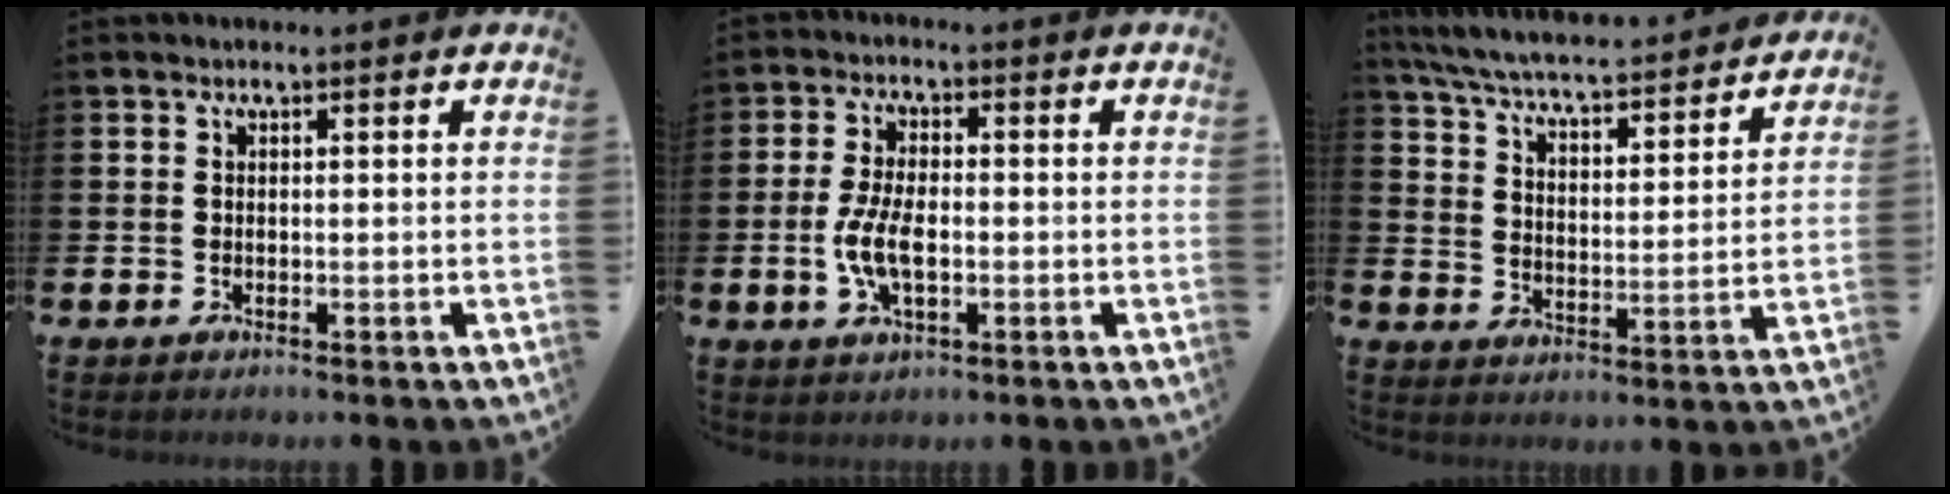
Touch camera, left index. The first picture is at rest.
{"total": 5.7, "force": [-0.9, 2.5, 5.1], "torque": [-0.094, -0.001, -0.020]}
{"total": 6.4, "force": [6.0, 0.5, 2.0], "torque": [-0.067, -0.050, 0.099]}